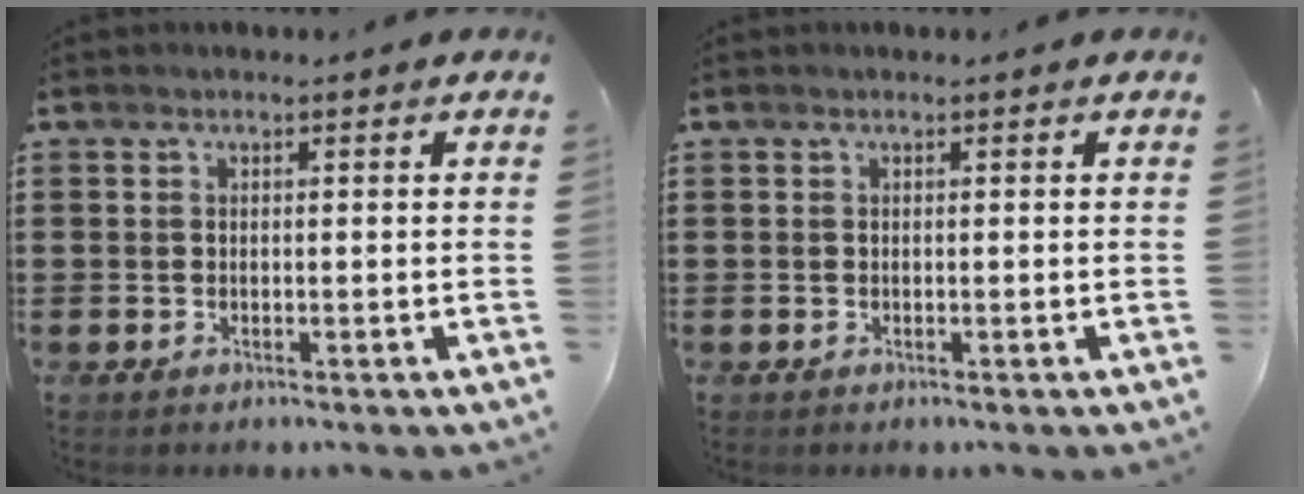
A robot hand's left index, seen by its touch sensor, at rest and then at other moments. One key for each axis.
{"total": 0.0}